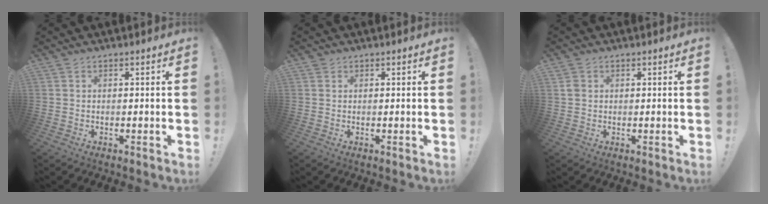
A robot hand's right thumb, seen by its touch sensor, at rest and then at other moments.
{"total": 0.8, "force": [0.5, 0.6, 0.0], "torque": [0.002, 0.000, 0.009]}
{"total": 1.7, "force": [0.6, 1.4, 0.7], "torque": [-0.010, 0.004, 0.011]}